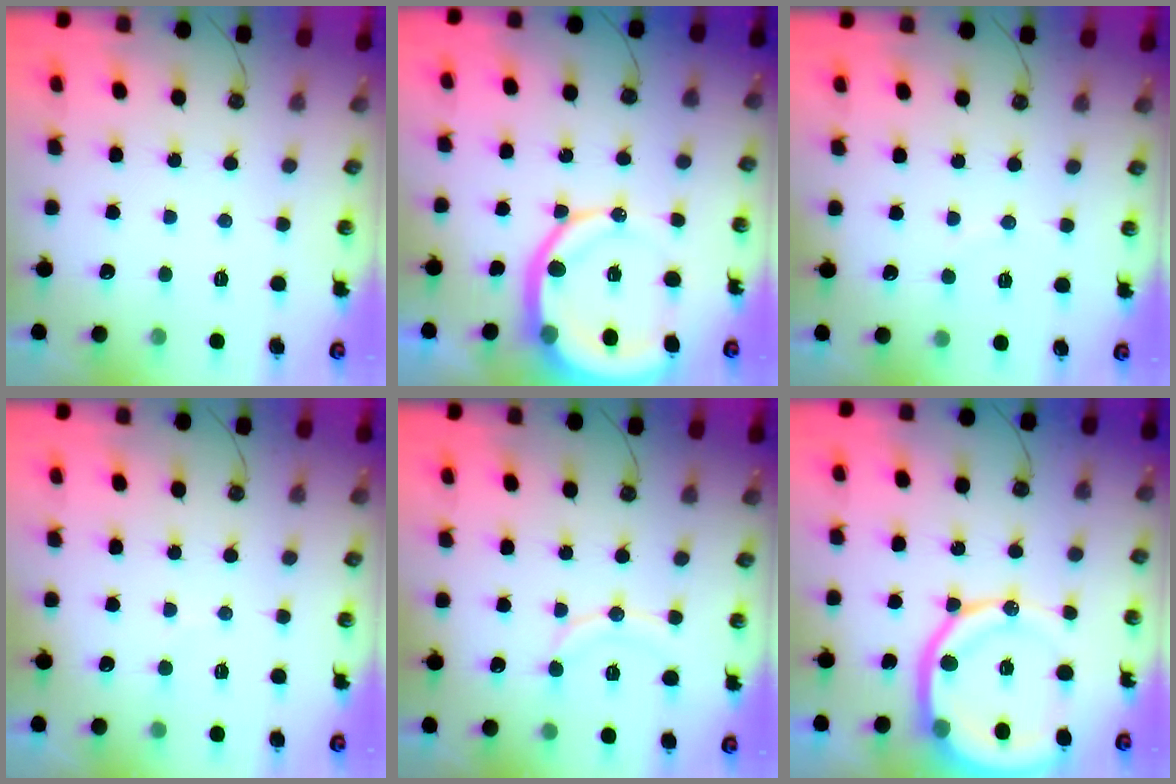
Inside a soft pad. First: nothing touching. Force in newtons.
{"total": 13.7, "press": 13.6, "slide": 1.8}
{"total": 4.7, "press": 4.6, "slide": 0.4}
{"total": 4.8, "press": 4.8, "slide": 0.4}
{"total": 9.7, "press": 9.7, "slide": 1.1}
{"total": 17.5, "press": 17.3, "slide": 2.0}